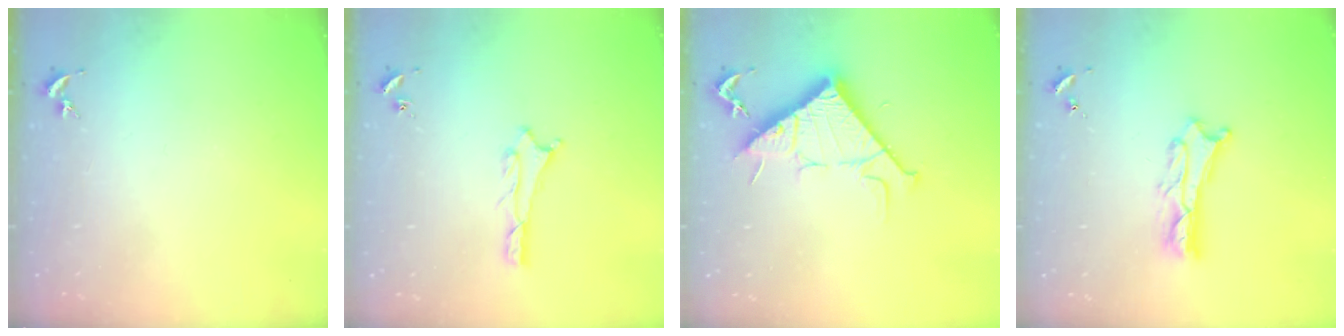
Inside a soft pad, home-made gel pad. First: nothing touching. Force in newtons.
{"total": 1.1, "press": 1.0, "slide": 0.1}
{"total": 11.4, "press": 11.4, "slide": 0.1}
{"total": 2.6, "press": 2.6, "slide": 0.3}